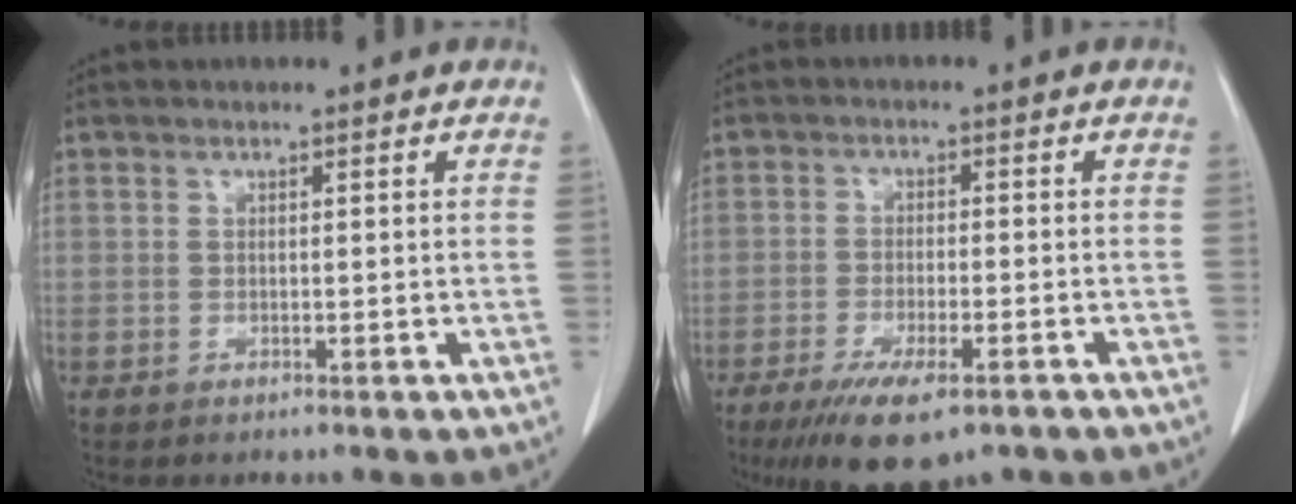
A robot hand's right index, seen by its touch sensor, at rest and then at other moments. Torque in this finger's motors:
{"motor_torque": [1.09, -1.05, 0.48, 0.13]}